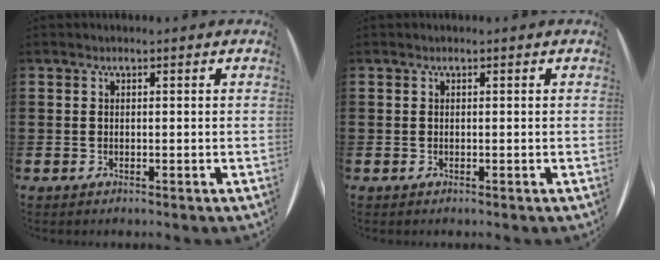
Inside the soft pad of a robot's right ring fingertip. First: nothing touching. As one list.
[{"total": 0.0}]